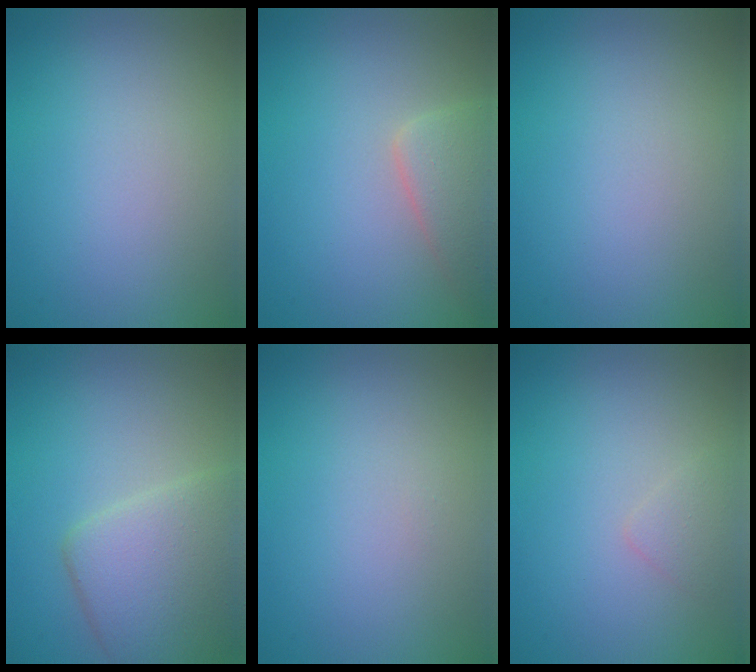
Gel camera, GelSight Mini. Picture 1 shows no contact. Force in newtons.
{"total": 3.1, "press": 3.1, "slide": 0.4}
{"total": 0.0}
{"total": 6.1, "press": 6.1, "slide": 0.2}
{"total": 0.0}
{"total": 1.1, "press": 1.1, "slide": 0.0}